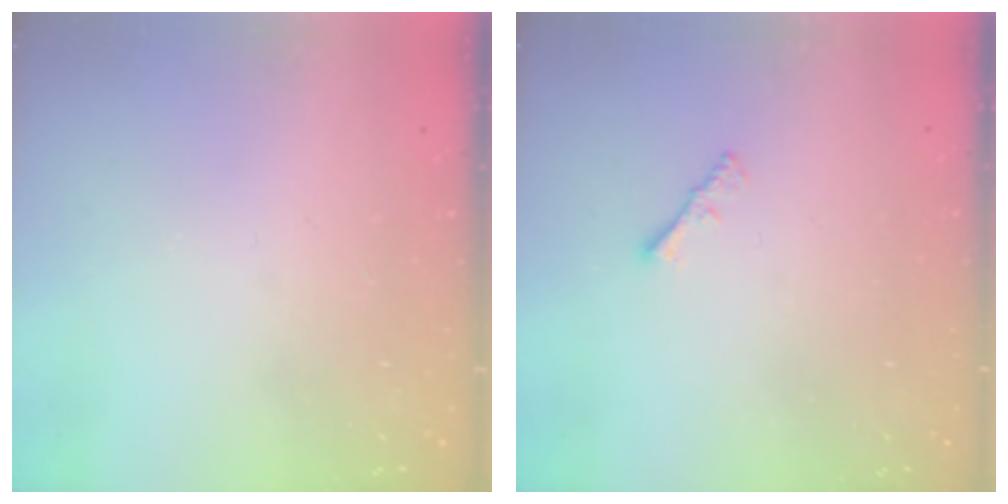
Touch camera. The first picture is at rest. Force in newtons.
{"total": 1.3, "press": 1.3, "slide": 0.4}